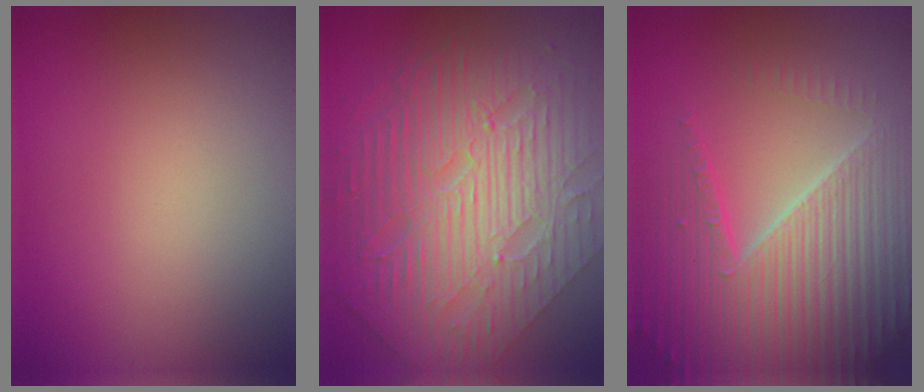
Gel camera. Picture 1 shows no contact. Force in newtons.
{"total": 10.5, "press": 7.2, "slide": 7.7}
{"total": 7.1, "press": 6.9, "slide": 1.7}